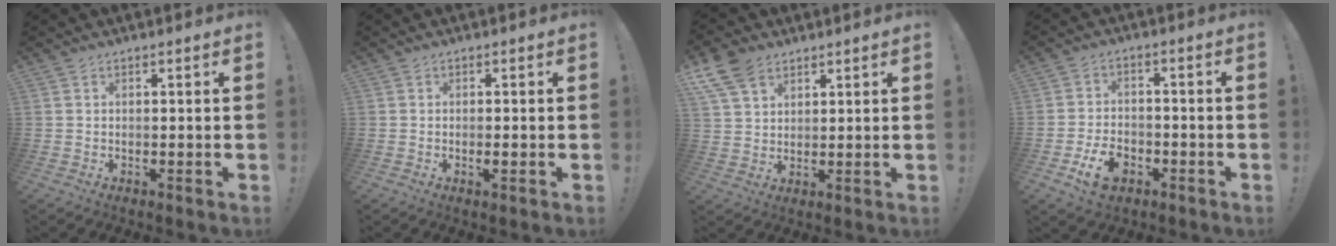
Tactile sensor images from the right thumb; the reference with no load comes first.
{"total": 1.5, "force": [-0.5, 0.1, 1.4], "torque": [-0.021, -0.001, -0.009]}
{"total": 9.2, "force": [5.8, 5.8, 4.3], "torque": [-0.090, -0.022, 0.114]}
{"total": 8.9, "force": [-4.7, 5.6, 5.0], "torque": [-0.086, 0.028, -0.081]}